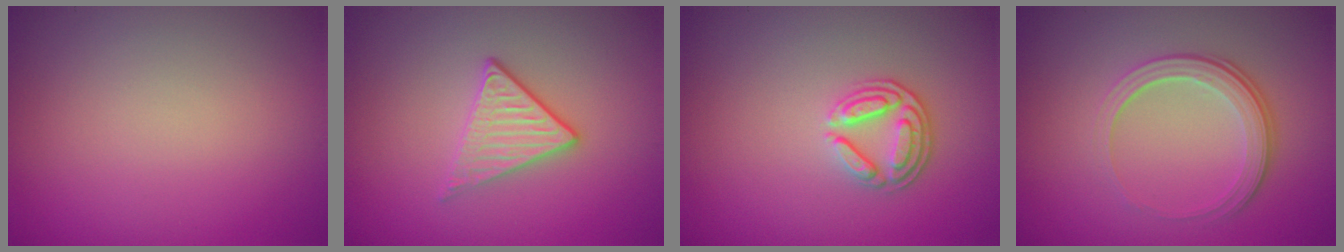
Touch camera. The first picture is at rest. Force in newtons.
{"total": 2.3, "press": 2.0, "slide": 1.0}
{"total": 2.9, "press": 2.5, "slide": 1.6}
{"total": 3.8, "press": 2.7, "slide": 2.6}